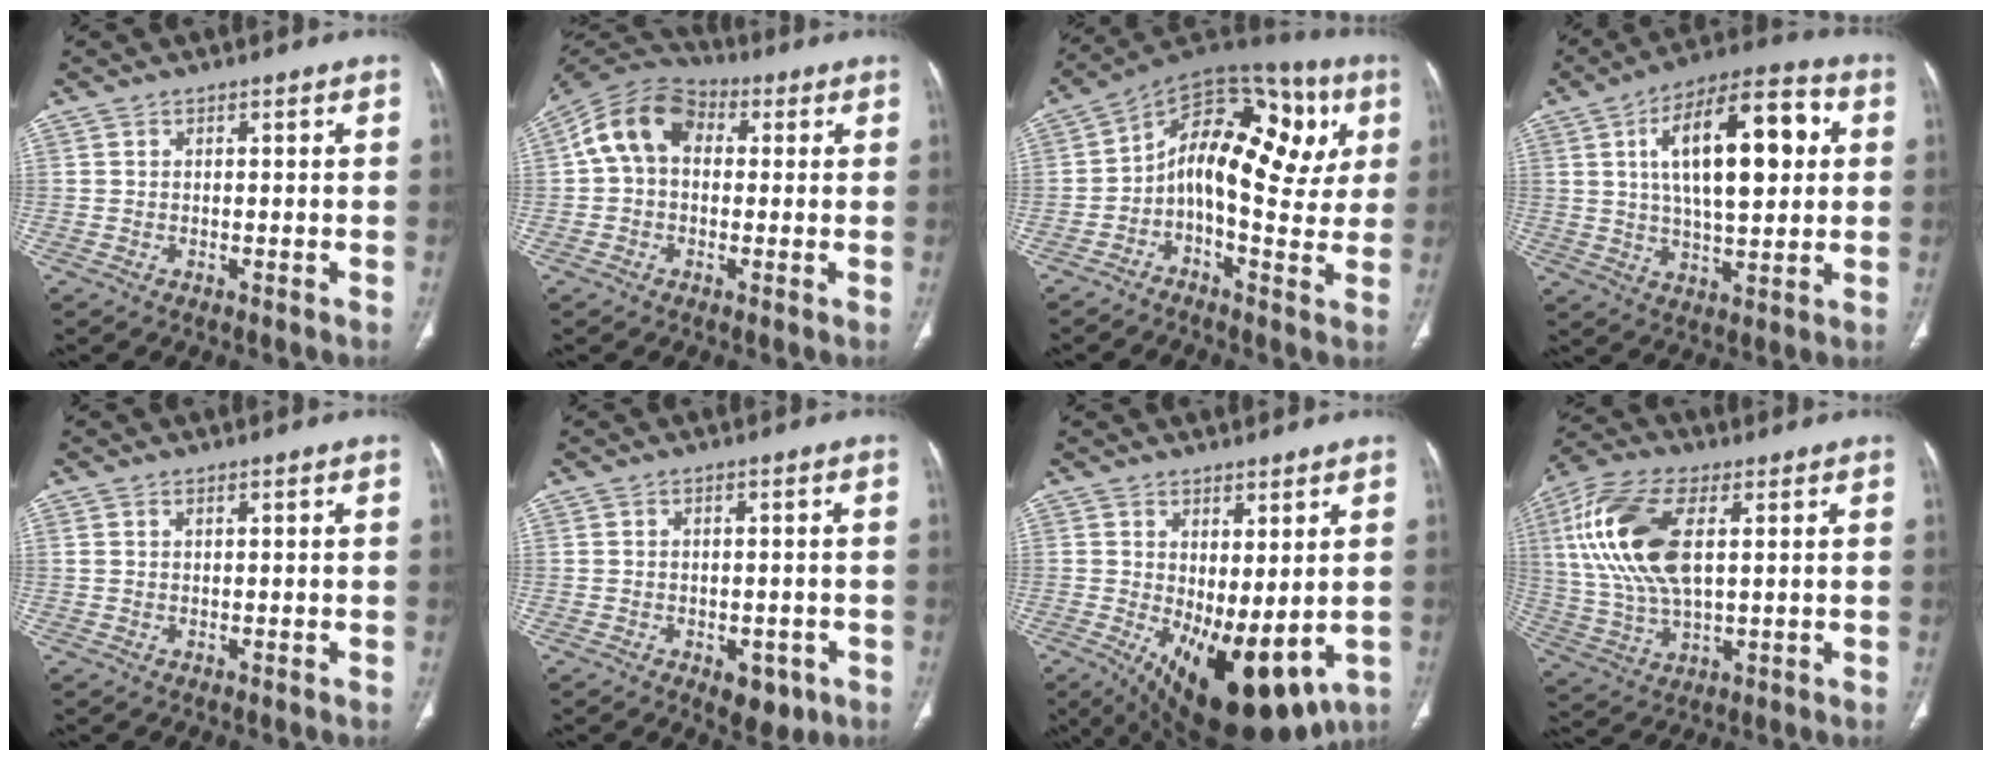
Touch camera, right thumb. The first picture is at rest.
{"total": 11.3, "force": [1.4, 8.3, 7.6], "torque": [-0.129, 0.035, 0.010]}
{"total": 20.1, "force": [2.4, 10.8, 16.8], "torque": [-0.209, 0.041, 0.024]}
{"total": 19.8, "force": [4.5, 8.4, 17.3], "torque": [-0.257, 0.013, 0.066]}
{"total": 0.7, "force": [0.4, 0.3, 0.5], "torque": [-0.014, 0.009, 0.011]}
{"total": 5.2, "force": [-2.2, 3.1, 3.6], "torque": [-0.026, 0.005, -0.017]}
{"total": 16.2, "force": [-3.2, 7.3, 14.1], "torque": [-0.208, -0.020, -0.020]}
{"total": 17.9, "force": [4.2, 8.7, 15.1], "torque": [-0.325, 0.003, 0.080]}